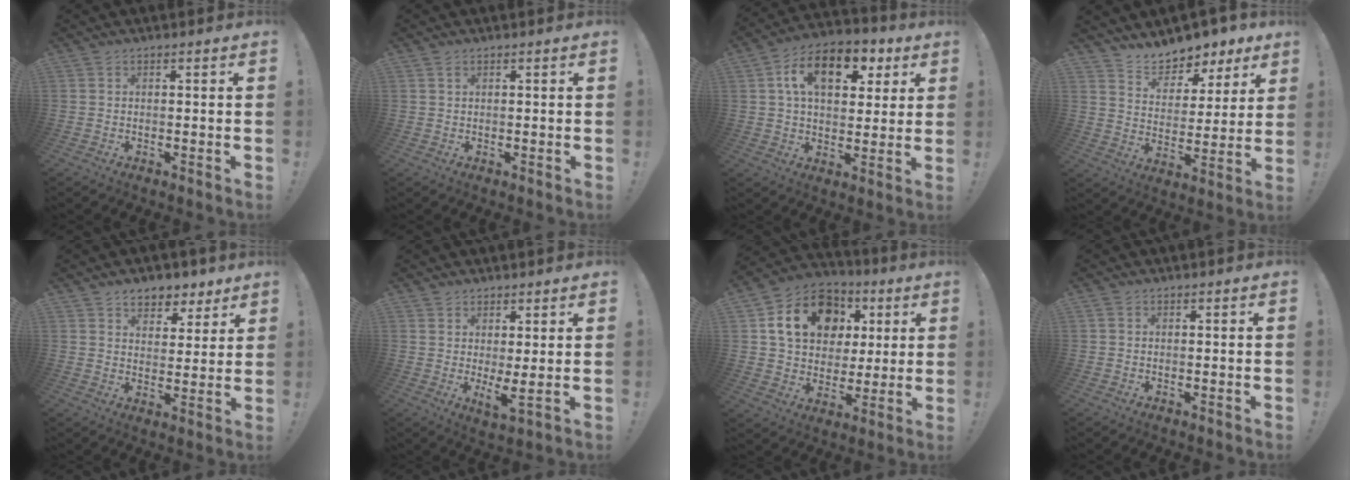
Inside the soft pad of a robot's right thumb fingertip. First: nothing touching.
{"total": 1.1, "force": [0.7, 0.5, 0.7], "torque": [-0.014, 0.001, 0.012]}
{"total": 15.0, "force": [5.7, 9.3, 10.3], "torque": [-0.154, -0.010, 0.099]}
{"total": 9.3, "force": [8.5, 3.7, 1.4], "torque": [-0.024, -0.080, 0.155]}
{"total": 7.5, "force": [5.7, 4.4, 1.9], "torque": [-0.018, -0.045, 0.108]}
{"total": 4.2, "force": [1.7, 0.3, 3.8], "torque": [-0.048, -0.030, 0.032]}
{"total": 18.8, "force": [6.5, 14.2, 10.5], "torque": [-0.150, -0.013, 0.135]}
{"total": 0.7, "force": [0.4, 0.6, 0.2], "torque": [0.004, -0.001, 0.006]}